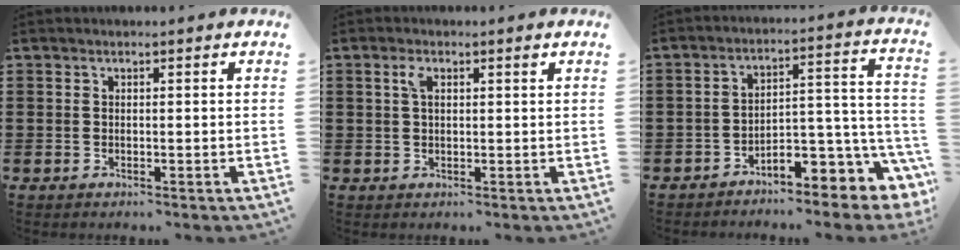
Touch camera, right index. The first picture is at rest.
{"total": 2.6, "force": [1.0, 0.8, 2.3], "torque": [-0.040, 0.003, 0.014]}
{"total": 5.5, "force": [-3.9, 2.5, 2.9], "torque": [-0.045, -0.013, -0.077]}